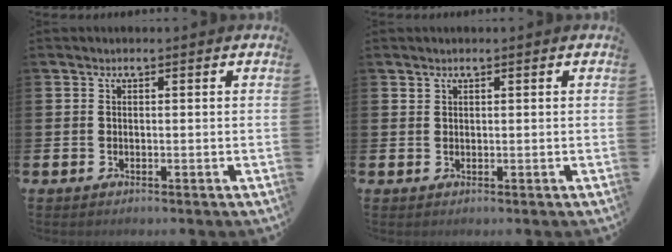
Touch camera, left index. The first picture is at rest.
{"total": 0.9, "force": [0.8, 0.3, 0.1], "torque": [0.014, -0.004, 0.011]}